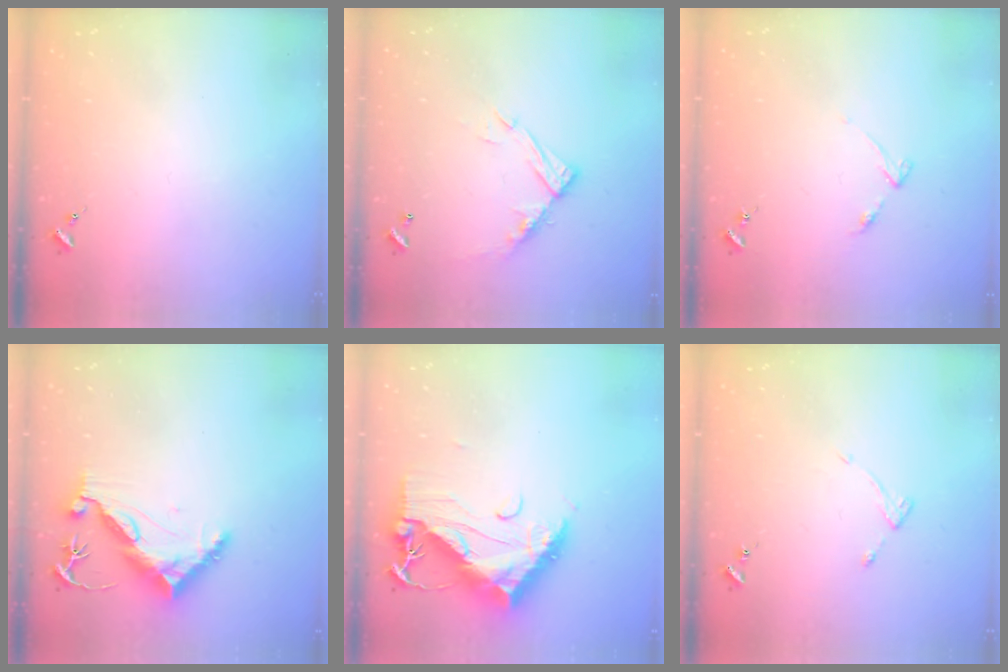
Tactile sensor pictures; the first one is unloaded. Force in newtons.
{"total": 12.8, "press": 12.8, "slide": 1.0}
{"total": 4.2, "press": 4.1, "slide": 0.4}
{"total": 10.5, "press": 10.4, "slide": 1.1}
{"total": 17.0, "press": 17.0, "slide": 1.4}
{"total": 4.8, "press": 4.7, "slide": 0.5}